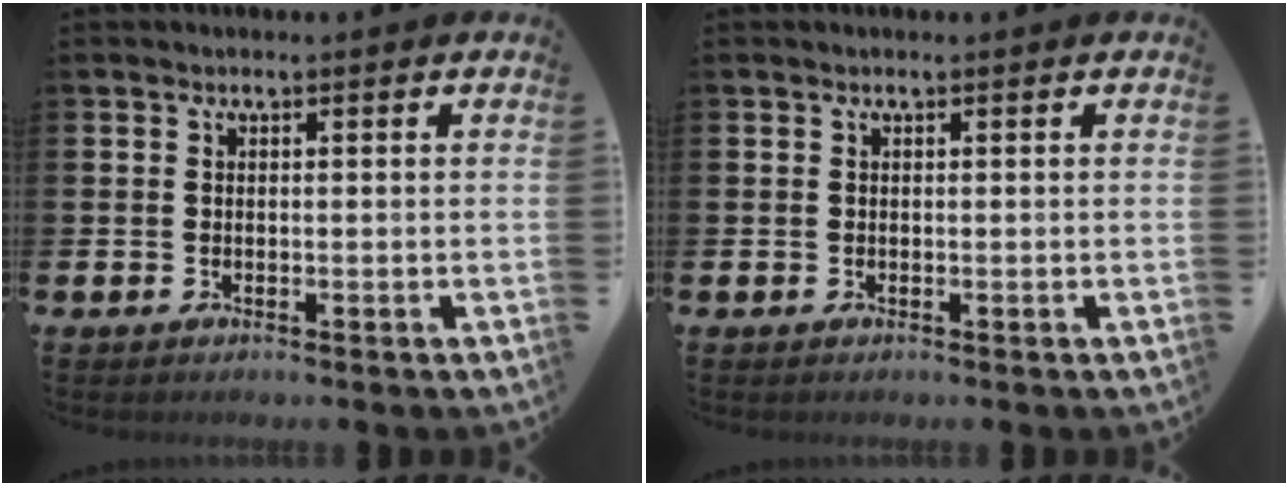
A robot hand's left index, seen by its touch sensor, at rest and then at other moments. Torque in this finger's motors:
{"motor_torque": [0.04, 0.03, -0.09, 0.01]}